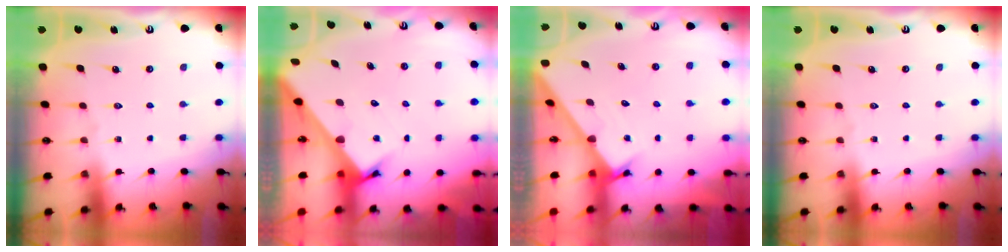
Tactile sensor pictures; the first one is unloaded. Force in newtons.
{"total": 3.0, "press": 3.0, "slide": 0.1}
{"total": 1.8, "press": 1.8, "slide": 0.1}
{"total": 0.0}